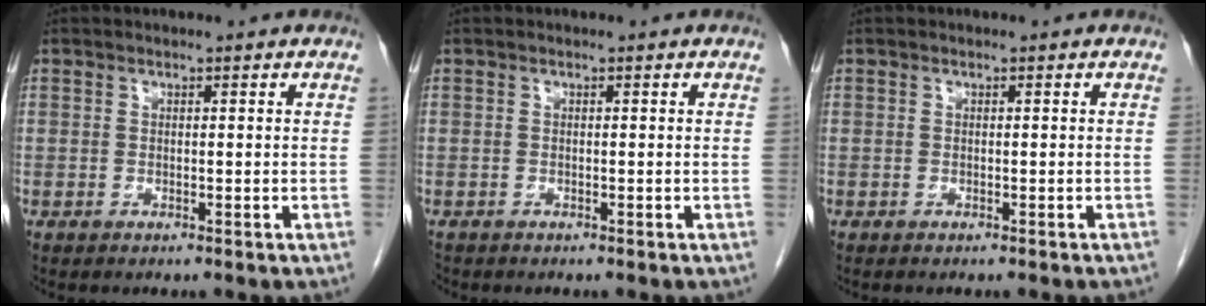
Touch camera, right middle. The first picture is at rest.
{"total": 0.6, "force": [-0.5, 0.2, 0.0], "torque": [-0.007, -0.001, -0.010]}
{"total": 0.8, "force": [-0.7, 0.0, 0.4], "torque": [-0.001, 0.002, -0.007]}